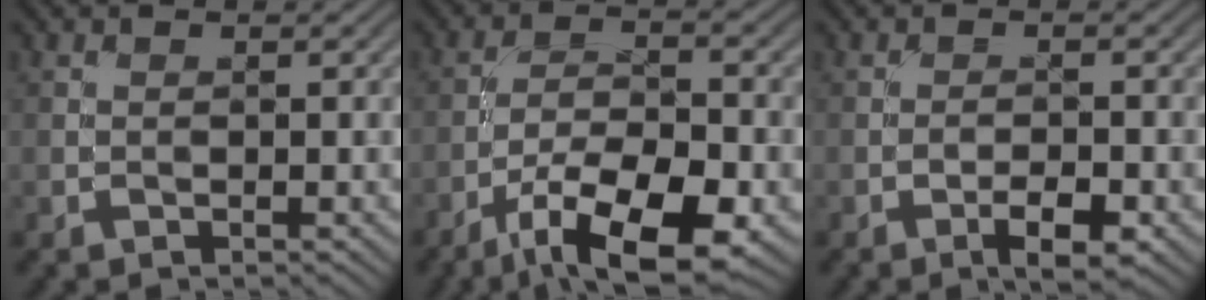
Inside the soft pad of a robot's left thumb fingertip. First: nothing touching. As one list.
[{"total": 12.5, "force": [-7.3, 4.3, 9.1], "torque": [-0.168, -0.008, -0.130]}, {"total": 3.6, "force": [-2.0, 1.0, 2.8], "torque": [-0.046, 0.003, -0.031]}]